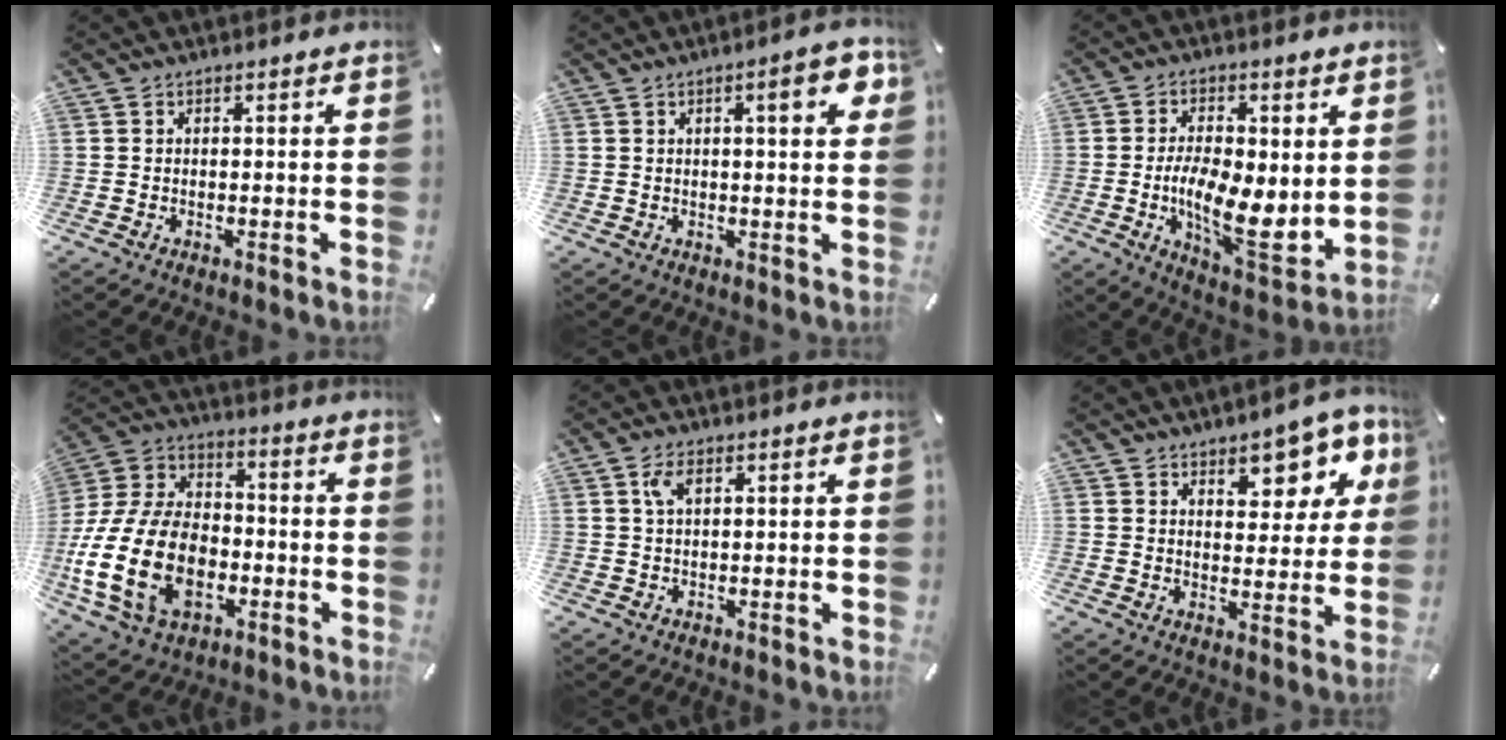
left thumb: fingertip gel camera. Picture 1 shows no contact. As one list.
[{"total": 7.4, "force": [2.7, 1.8, 6.6], "torque": [-0.089, -0.007, 0.035]}, {"total": 13.8, "force": [-0.7, 6.5, 12.2], "torque": [-0.197, -0.014, -0.006]}, {"total": 21.8, "force": [-6.0, 14.8, 14.8], "torque": [-0.319, 0.021, -0.102]}, {"total": 3.1, "force": [1.1, 1.3, 2.6], "torque": [-0.056, 0.007, 0.018]}, {"total": 10.5, "force": [6.8, 5.5, 5.9], "torque": [-0.057, -0.046, 0.112]}]